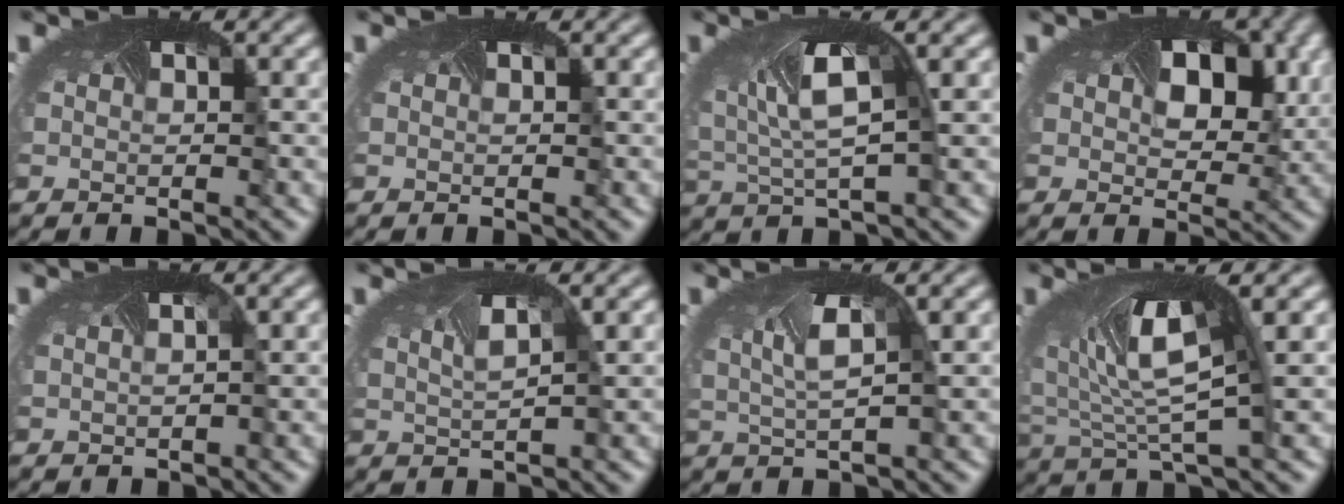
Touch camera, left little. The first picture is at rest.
{"total": 0.0}
{"total": 5.2, "force": [1.0, 2.1, 4.6], "torque": [-0.112, 0.003, 0.013]}
{"total": 5.4, "force": [1.4, 3.6, 3.8], "torque": [-0.065, -0.003, 0.019]}
{"total": 0.8, "force": [0.4, 0.6, 0.2], "torque": [0.007, 0.016, -0.004]}
{"total": 1.7, "force": [0.9, 0.8, 1.2], "torque": [-0.030, 0.011, 0.014]}
{"total": 2.8, "force": [0.6, 1.1, 2.5], "torque": [-0.060, -0.001, 0.013]}
{"total": 5.6, "force": [1.7, 1.9, 4.9], "torque": [-0.113, 0.000, 0.028]}